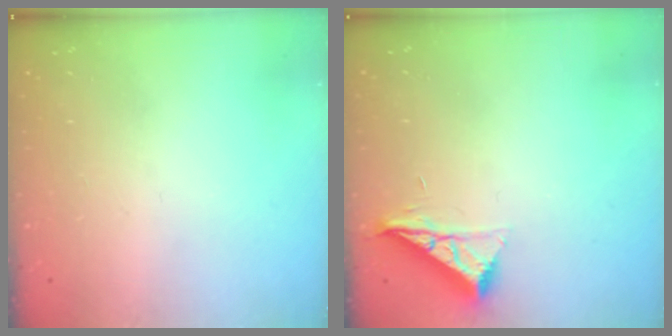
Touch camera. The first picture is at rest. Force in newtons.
{"total": 7.7, "press": 7.7, "slide": 0.3}